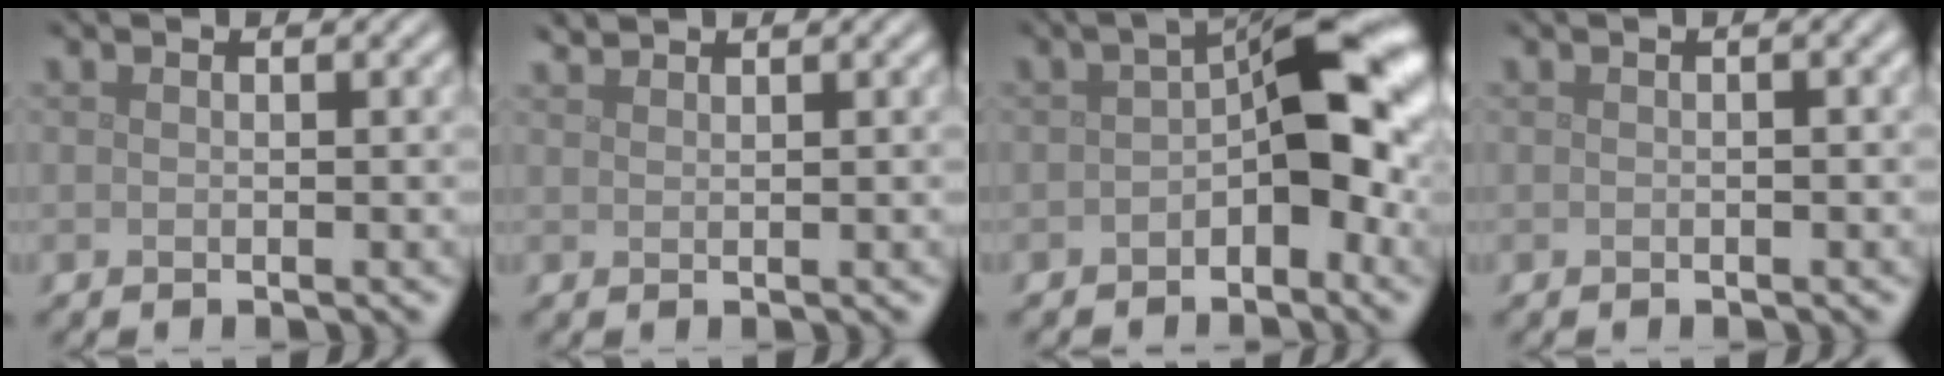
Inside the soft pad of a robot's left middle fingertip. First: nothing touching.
{"total": 1.1, "force": [1.1, 0.1, 0.2], "torque": [-0.003, 0.004, 0.024]}
{"total": 7.2, "force": [-1.0, 3.6, 6.1], "torque": [-0.074, 0.019, -0.026]}
{"total": 1.1, "force": [0.0, 0.2, 1.0], "torque": [-0.015, 0.004, -0.001]}